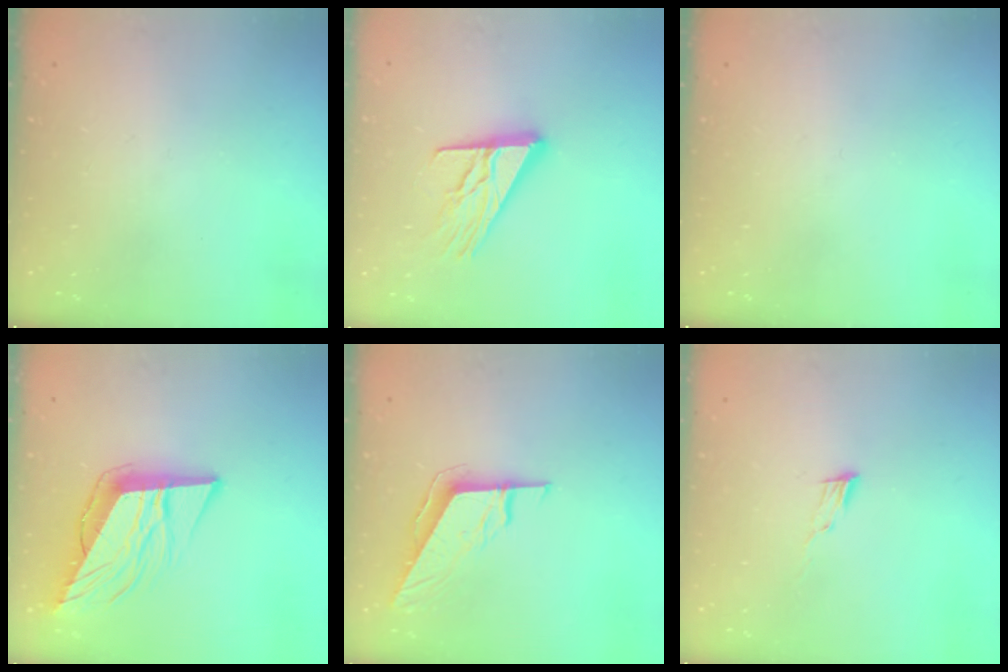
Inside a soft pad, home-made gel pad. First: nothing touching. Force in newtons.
{"total": 13.9, "press": 13.9, "slide": 1.1}
{"total": 0.0}
{"total": 12.7, "press": 12.2, "slide": 3.4}
{"total": 8.6, "press": 8.6, "slide": 0.2}
{"total": 4.8, "press": 4.7, "slide": 1.0}